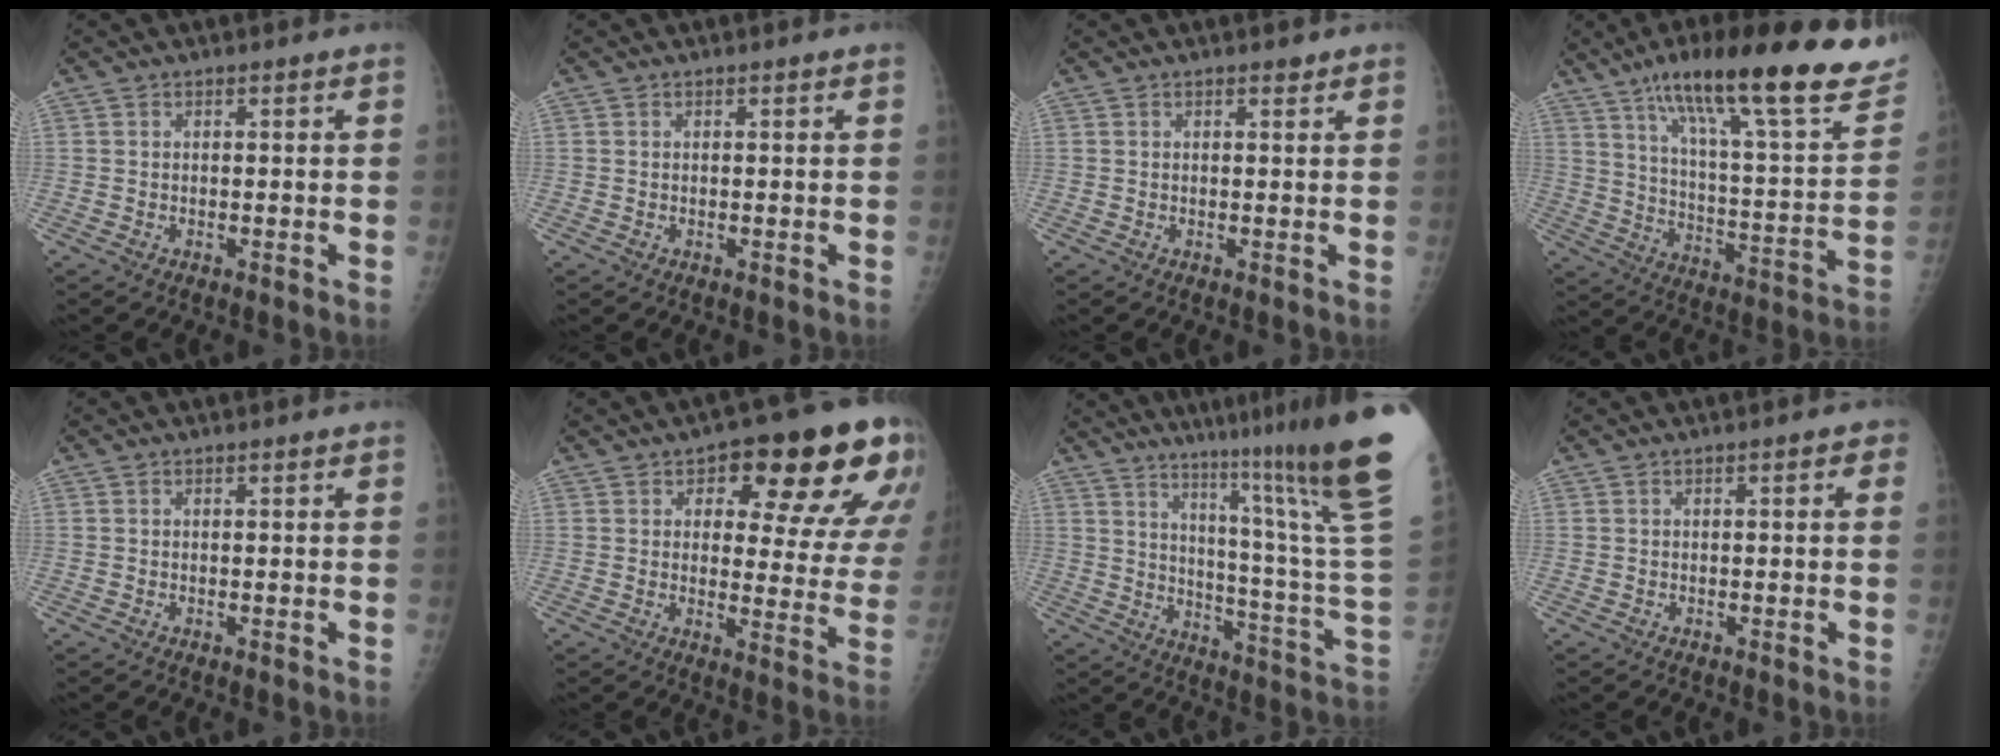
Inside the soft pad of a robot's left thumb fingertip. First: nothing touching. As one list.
[{"total": 0.0}, {"total": 0.9, "force": [0.8, 0.3, 0.3], "torque": [-0.005, -0.006, 0.011]}, {"total": 30.3, "force": [19.8, 6.3, 22.0], "torque": [-0.306, -0.047, 0.296]}, {"total": 0.0}, {"total": 18.8, "force": [9.4, 7.8, 14.3], "torque": [-0.129, -0.025, 0.124]}, {"total": 30.0, "force": [20.2, 0.7, 22.2], "torque": [-0.267, -0.135, 0.285]}, {"total": 1.4, "force": [0.4, 0.6, 1.2], "torque": [-0.010, 0.003, 0.003]}]